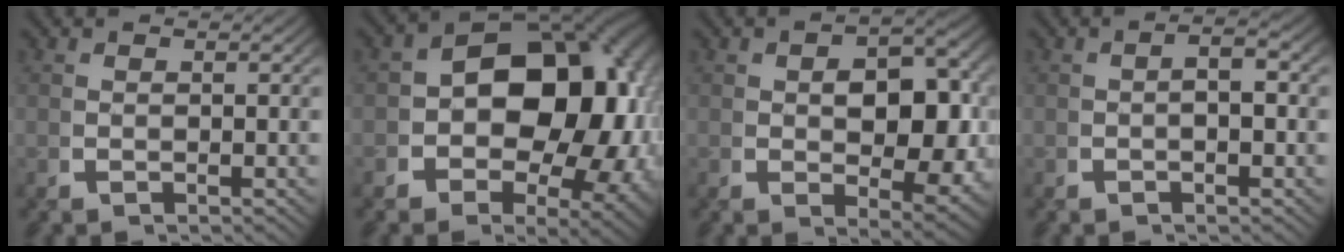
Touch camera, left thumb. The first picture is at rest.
{"total": 18.0, "force": [-0.4, 12.4, 13.0], "torque": [-0.197, -0.034, -0.001]}
{"total": 7.8, "force": [-0.5, 4.9, 6.1], "torque": [-0.109, -0.040, 0.012]}
{"total": 2.1, "force": [-0.6, 1.2, 1.7], "torque": [-0.023, 0.005, -0.013]}